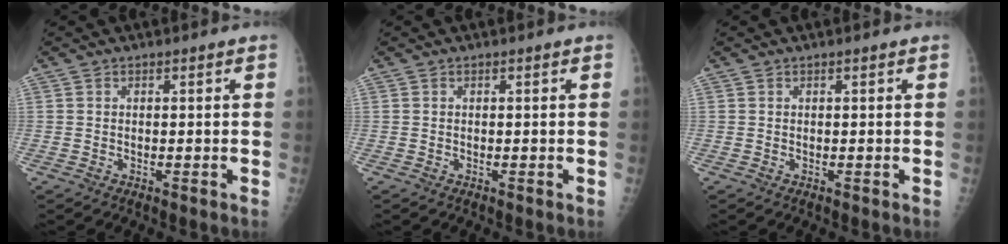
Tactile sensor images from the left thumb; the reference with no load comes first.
{"total": 0.0}
{"total": 0.0}